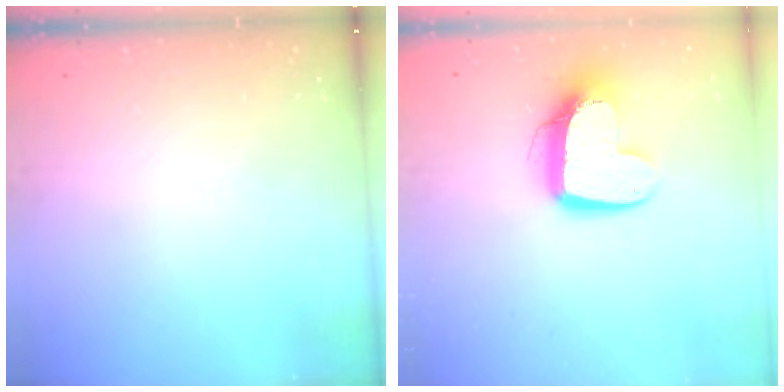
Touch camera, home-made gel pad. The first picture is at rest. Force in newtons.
{"total": 12.1, "press": 12.0, "slide": 1.2}